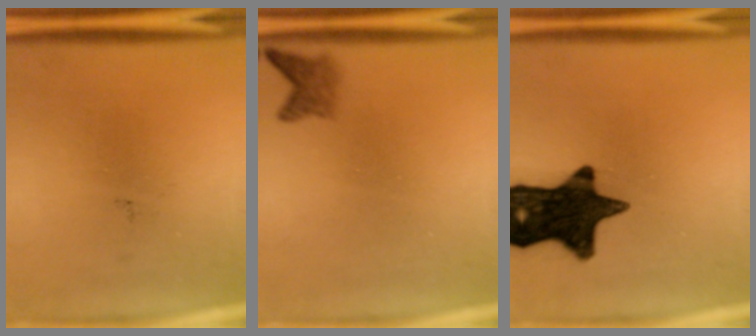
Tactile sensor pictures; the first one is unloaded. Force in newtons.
{"total": 2.1}
{"total": 16.3}